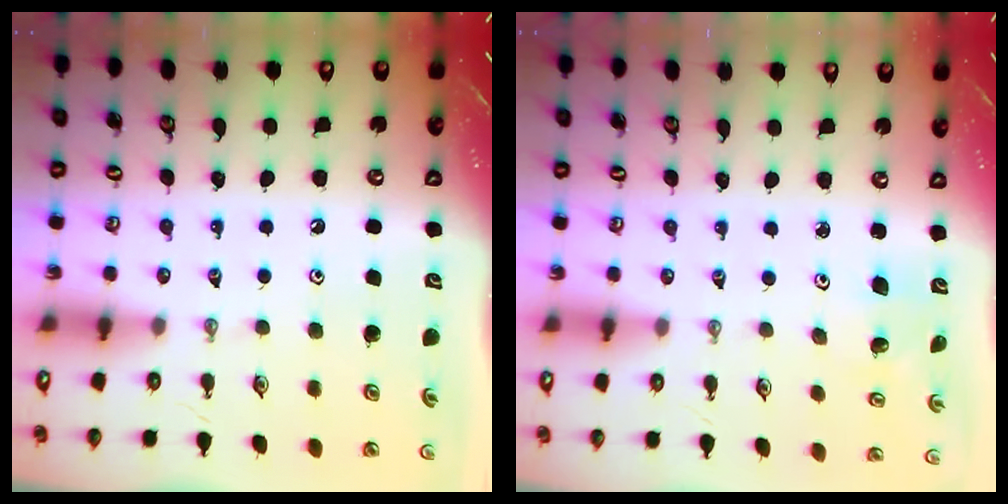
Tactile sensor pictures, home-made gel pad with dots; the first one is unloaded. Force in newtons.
{"total": 2.7, "press": 2.7, "slide": 0.3}